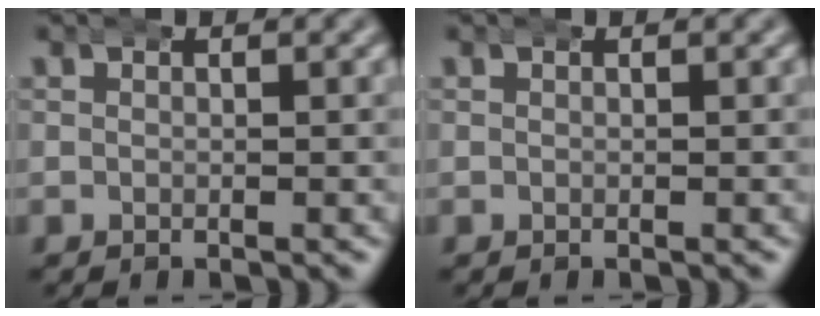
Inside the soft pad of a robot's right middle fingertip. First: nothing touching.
{"total": 0.0}